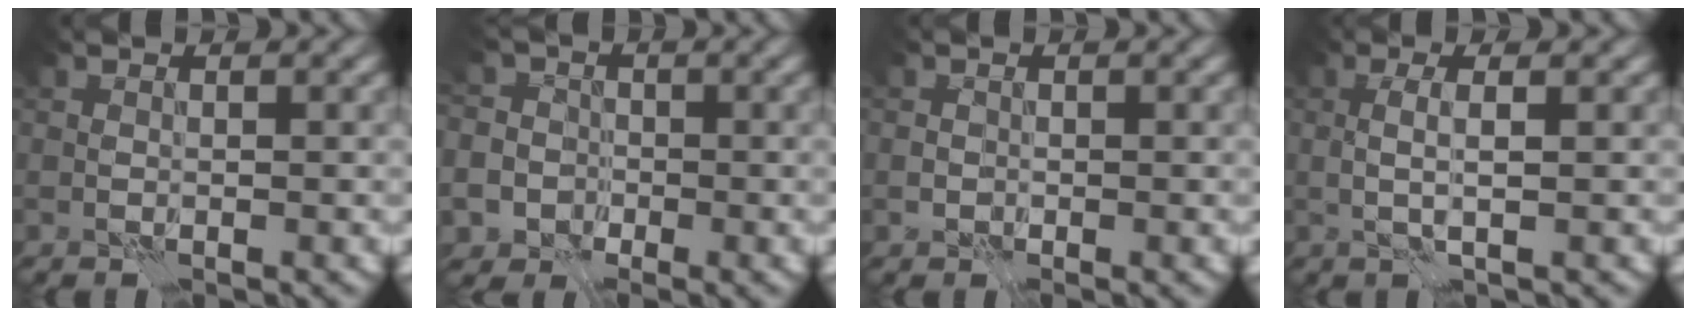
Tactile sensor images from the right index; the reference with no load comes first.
{"total": 8.9, "force": [-3.0, 8.0, 2.2], "torque": [-0.037, 0.001, -0.099]}
{"total": 0.9, "force": [-0.3, 0.8, 0.2], "torque": [0.001, -0.002, -0.009]}
{"total": 1.7, "force": [0.2, 0.1, 1.7], "torque": [-0.030, 0.006, 0.001]}